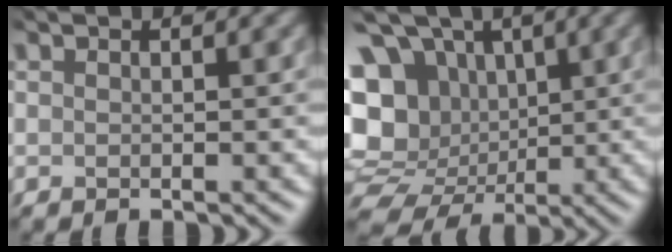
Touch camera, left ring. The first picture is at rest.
{"total": 14.9, "force": [1.7, 13.1, 6.9], "torque": [-0.174, 0.005, 0.042]}